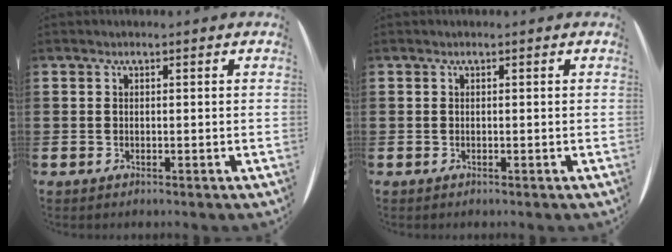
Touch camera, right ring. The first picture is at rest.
{"total": 0.0}